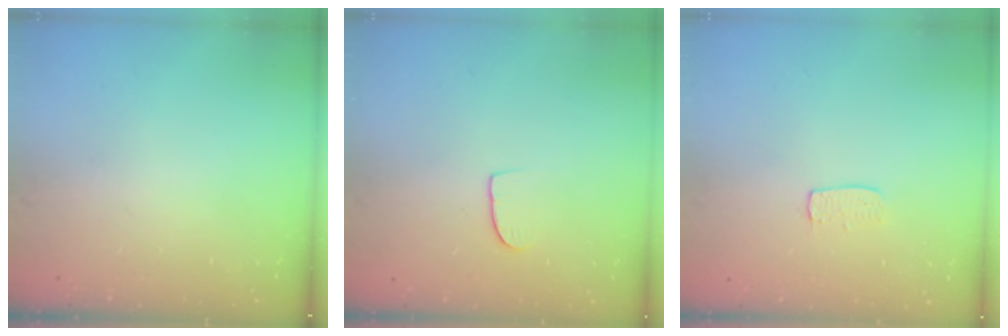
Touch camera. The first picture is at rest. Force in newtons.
{"total": 6.1, "press": 6.1, "slide": 0.4}
{"total": 5.1, "press": 5.1, "slide": 0.4}